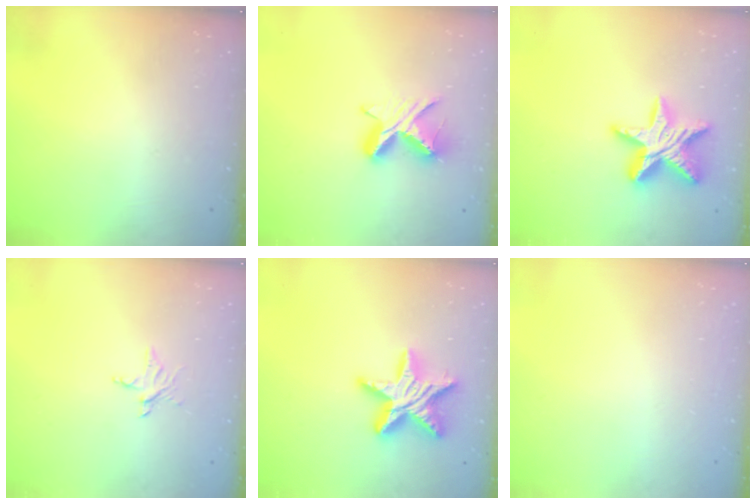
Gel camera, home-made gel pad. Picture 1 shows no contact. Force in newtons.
{"total": 8.7, "press": 8.7, "slide": 0.6}
{"total": 16.4, "press": 16.3, "slide": 1.0}
{"total": 3.7, "press": 3.7, "slide": 0.3}
{"total": 16.9, "press": 16.9, "slide": 1.1}
{"total": 0.0}